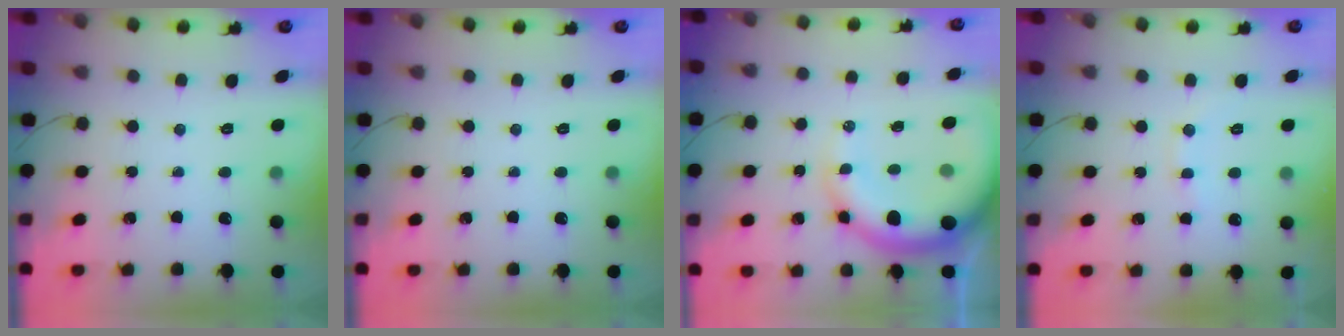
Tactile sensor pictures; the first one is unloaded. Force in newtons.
{"total": 0.0}
{"total": 15.3, "press": 14.9, "slide": 3.4}
{"total": 6.1, "press": 6.0, "slide": 1.5}